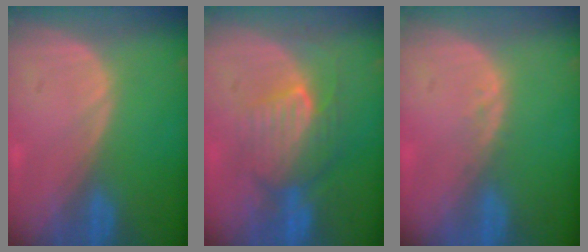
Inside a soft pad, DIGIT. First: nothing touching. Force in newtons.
{"total": 7.7, "press": 7.7, "slide": 0.1}
{"total": 1.0, "press": 1.0, "slide": 0.2}